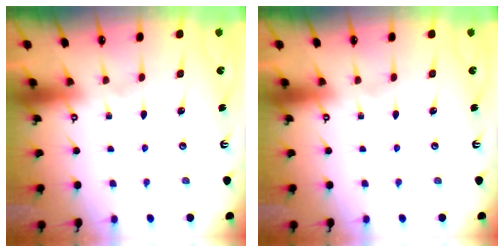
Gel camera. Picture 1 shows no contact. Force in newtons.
{"total": 0.0}